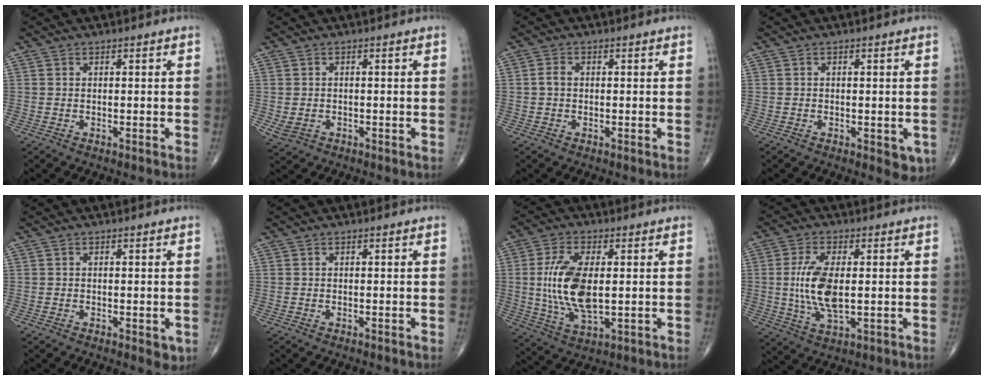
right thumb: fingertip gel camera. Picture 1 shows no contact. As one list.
[{"total": 2.9, "force": [-0.6, 2.3, 1.6], "torque": [-0.032, 0.000, -0.002]}, {"total": 2.0, "force": [0.1, 1.4, 1.4], "torque": [-0.029, 0.005, -0.001]}, {"total": 3.5, "force": [-0.9, 1.7, 2.9], "torque": [-0.017, -0.005, -0.009]}, {"total": 2.3, "force": [-0.5, 1.1, 2.0], "torque": [-0.015, -0.004, -0.006]}, {"total": 0.0}, {"total": 13.1, "force": [0.5, 6.1, 11.6], "torque": [-0.234, -0.010, 0.015]}, {"total": 10.0, "force": [0.2, 4.3, 9.0], "torque": [-0.187, -0.010, 0.007]}]